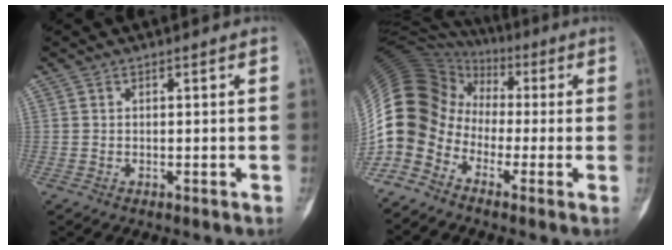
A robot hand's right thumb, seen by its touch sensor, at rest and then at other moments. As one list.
[{"total": 15.4, "force": [-4.9, 12.3, 8.0], "torque": [-0.162, 0.068, -0.104]}]